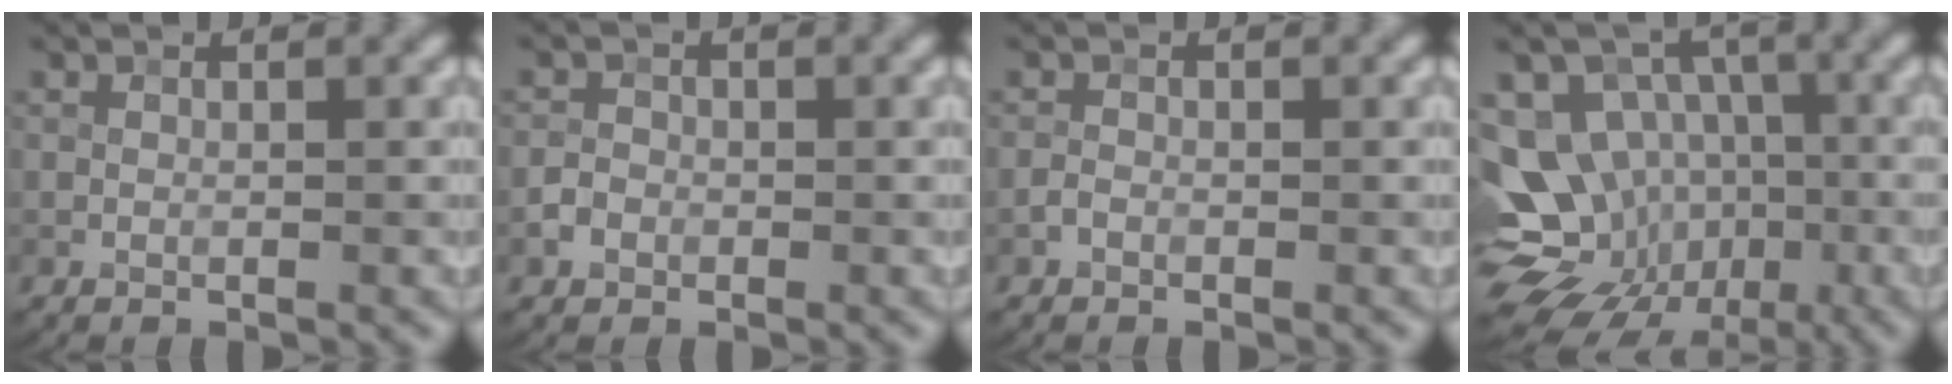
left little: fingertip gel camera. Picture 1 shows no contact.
{"total": 1.4, "force": [-0.6, 1.2, 0.5], "torque": [-0.006, 0.002, -0.015]}
{"total": 0.8, "force": [-0.4, 0.5, 0.4], "torque": [-0.008, 0.003, -0.012]}
{"total": 13.7, "force": [-5.5, 11.1, 5.8], "torque": [-0.105, -0.011, -0.087]}